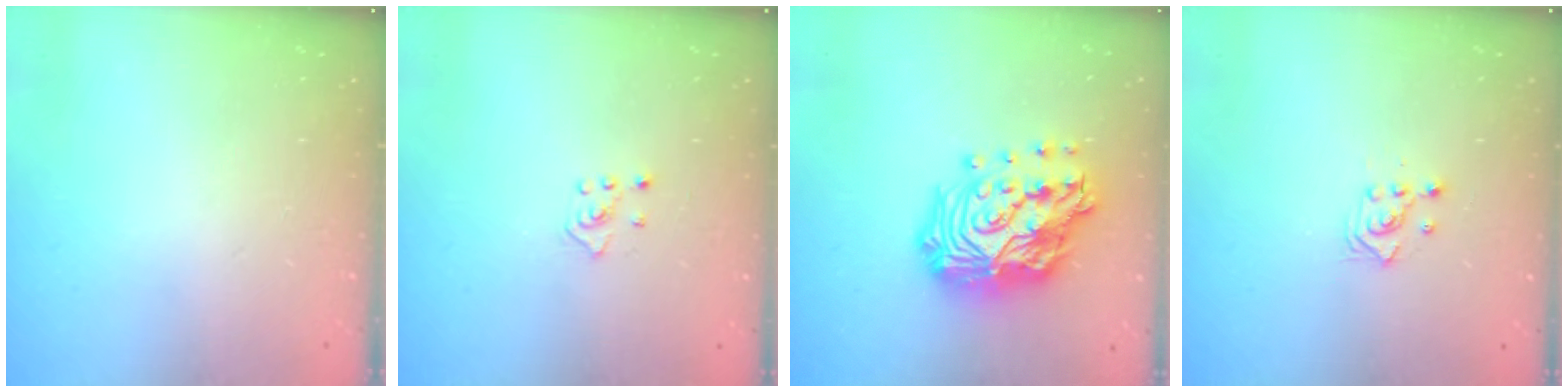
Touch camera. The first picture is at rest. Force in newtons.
{"total": 2.4, "press": 2.4, "slide": 0.5}
{"total": 23.4, "press": 23.3, "slide": 2.1}
{"total": 2.3, "press": 2.3, "slide": 0.3}